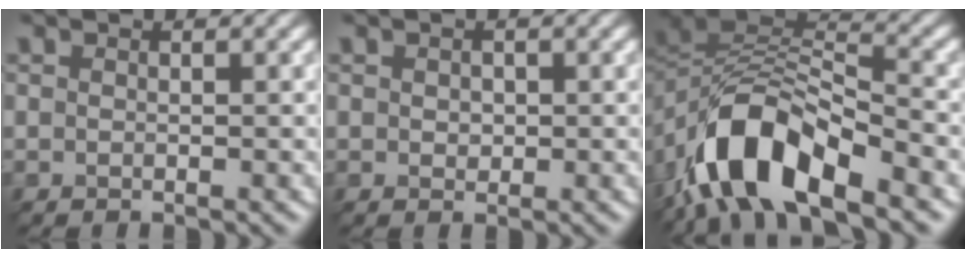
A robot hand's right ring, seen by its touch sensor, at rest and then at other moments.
{"total": 1.2, "force": [-0.5, -0.6, -0.9], "torque": [-0.016, -0.002, 0.017]}
{"total": 9.1, "force": [-6.1, 3.8, 5.5], "torque": [-0.128, 0.011, -0.094]}